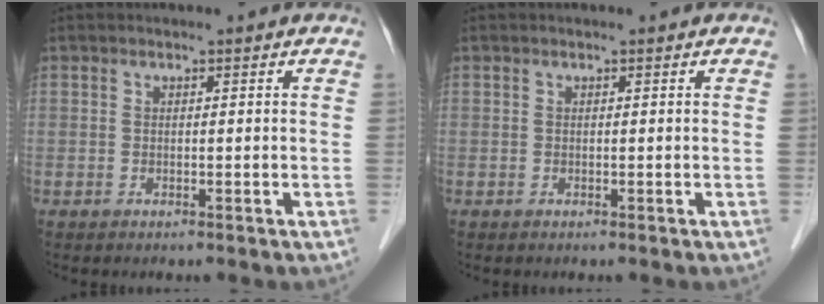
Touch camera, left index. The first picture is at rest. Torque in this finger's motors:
{"motor_torque": [-0.12, -0.05, 0.01, -0.01]}